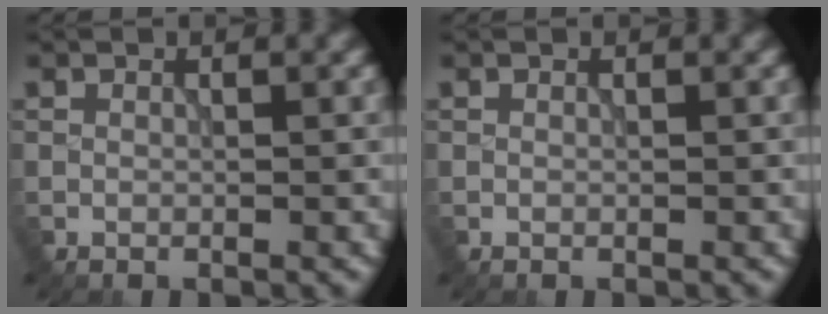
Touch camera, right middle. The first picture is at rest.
{"total": 0.0}